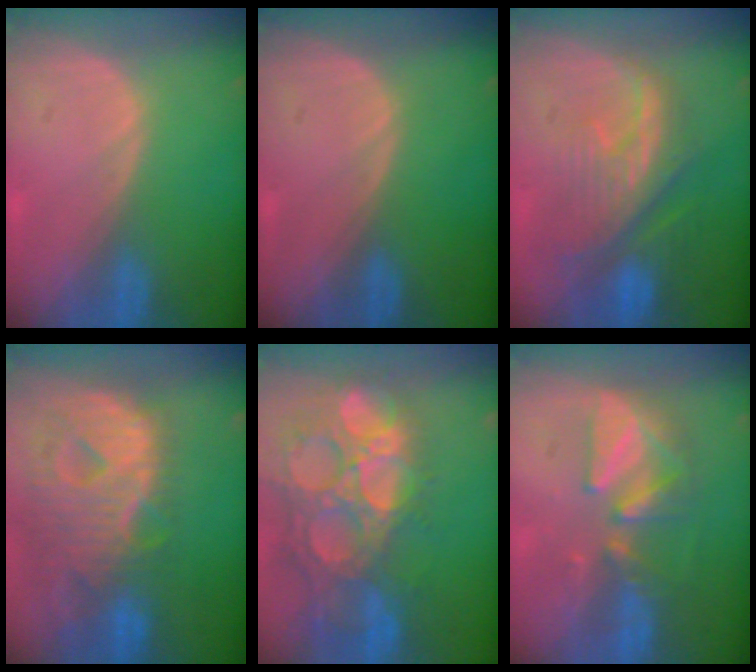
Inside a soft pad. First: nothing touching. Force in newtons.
{"total": 0.0}
{"total": 10.1, "press": 8.9, "slide": 4.7}
{"total": 12.9, "press": 11.0, "slide": 6.8}
{"total": 15.1, "press": 12.5, "slide": 8.5}
{"total": 7.6, "press": 7.3, "slide": 1.8}